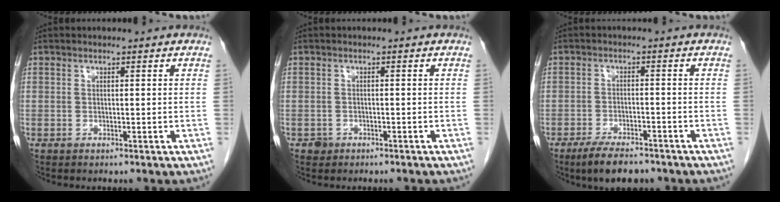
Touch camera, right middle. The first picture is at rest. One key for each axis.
{"total": 1.2, "fx": -0.9, "fy": 0.9, "fz": 0.1, "tx": -0.005, "ty": 0.003, "tz": -0.012}
{"total": 6.9, "fx": -5.3, "fy": 2.3, "fz": 3.7, "tx": -0.065, "ty": -0.007, "tz": -0.087}